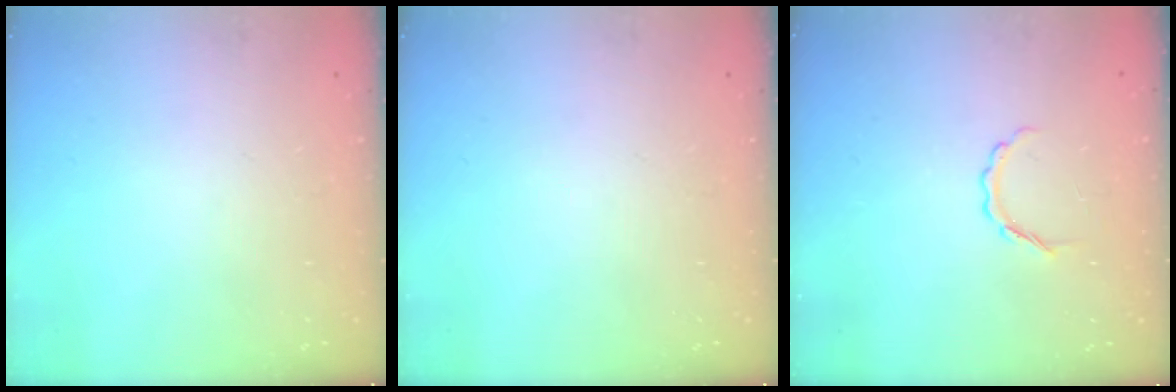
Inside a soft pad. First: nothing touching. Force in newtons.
{"total": 0.0}
{"total": 3.8, "press": 3.7, "slide": 0.8}